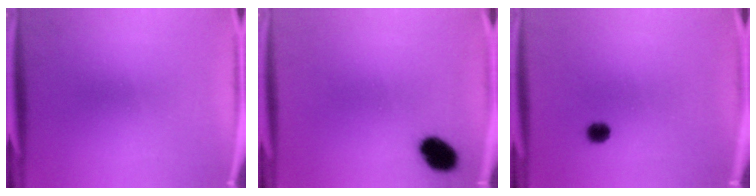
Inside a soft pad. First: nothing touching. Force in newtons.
{"total": 7.0}
{"total": 1.9}